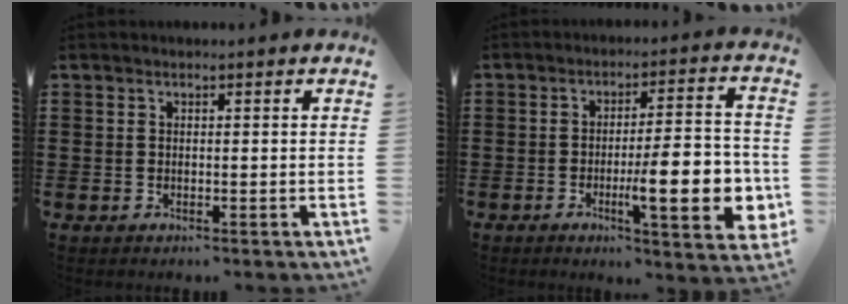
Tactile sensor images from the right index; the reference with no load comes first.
{"total": 12.4, "force": [-3.2, 3.0, 11.6], "torque": [-0.174, -0.006, -0.052]}